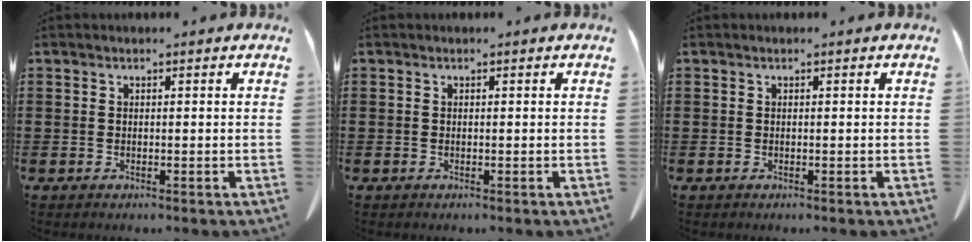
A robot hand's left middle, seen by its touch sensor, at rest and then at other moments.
{"total": 0.0}
{"total": 0.0}